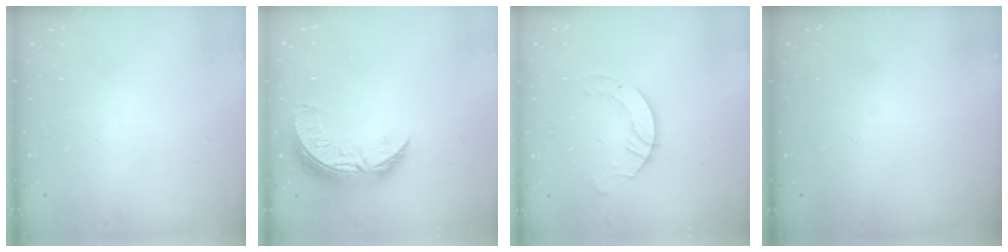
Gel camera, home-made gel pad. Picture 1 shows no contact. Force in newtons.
{"total": 9.1, "press": 9.0, "slide": 0.8}
{"total": 5.0, "press": 5.0, "slide": 0.3}
{"total": 0.0}